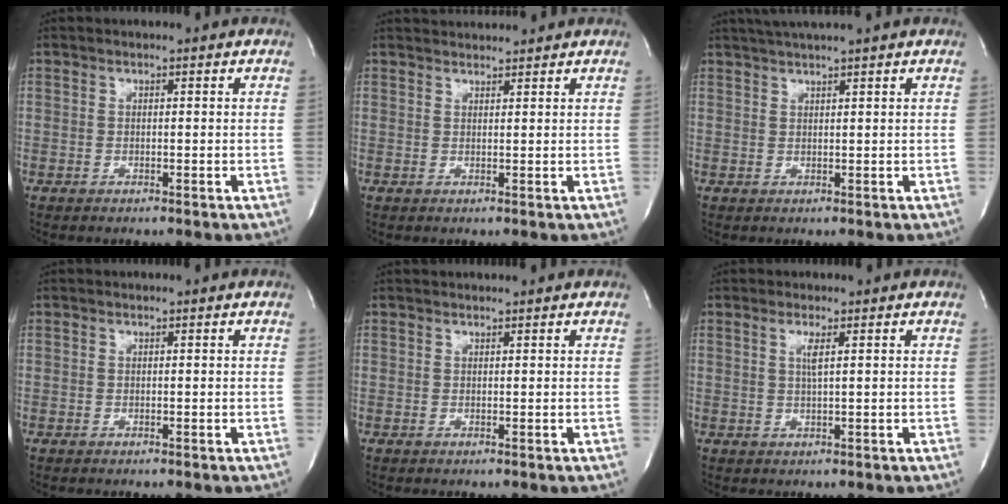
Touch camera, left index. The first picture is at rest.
{"total": 3.2, "force": [3.2, 0.1, 0.1], "torque": [-0.011, 0.022, 0.053]}
{"total": 4.8, "force": [4.1, -0.9, 2.4], "torque": [-0.039, 0.020, 0.069]}
{"total": 0.0}
{"total": 2.1, "force": [2.0, 0.0, 0.5], "torque": [-0.007, 0.017, 0.028]}
{"total": 1.5, "force": [0.3, -0.2, 1.4], "torque": [-0.037, -0.005, 0.007]}